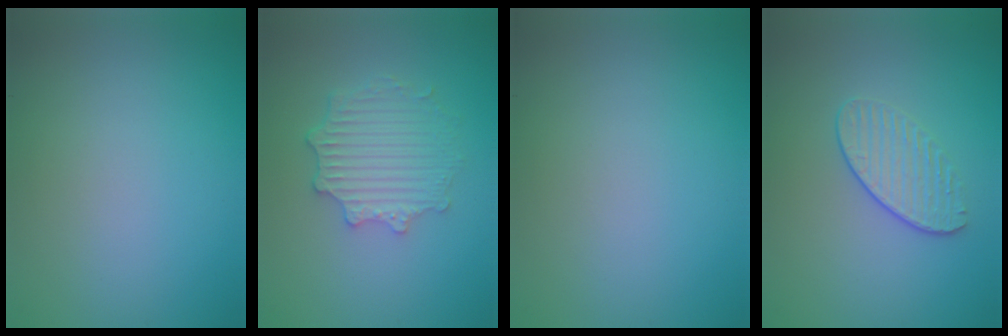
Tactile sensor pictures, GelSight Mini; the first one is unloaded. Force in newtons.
{"total": 4.1, "press": 3.4, "slide": 2.3}
{"total": 0.0}
{"total": 1.9, "press": 1.5, "slide": 1.2}